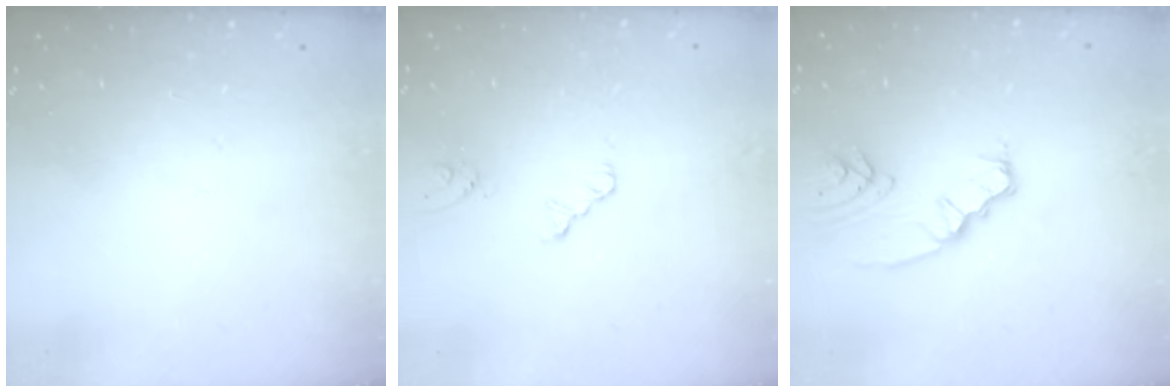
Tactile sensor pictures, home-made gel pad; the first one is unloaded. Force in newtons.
{"total": 2.2, "press": 2.2, "slide": 0.3}
{"total": 5.6, "press": 5.6, "slide": 0.4}